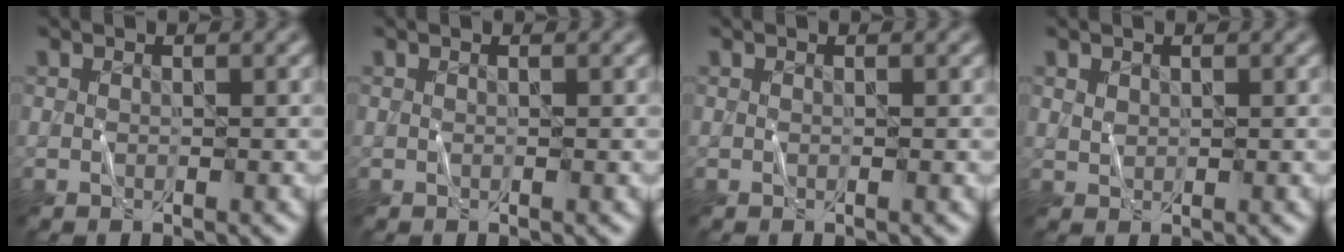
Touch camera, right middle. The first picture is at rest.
{"total": 0.0}
{"total": 0.0}
{"total": 0.9, "force": [0.5, 0.7, 0.3], "torque": [-0.010, -0.001, 0.014]}